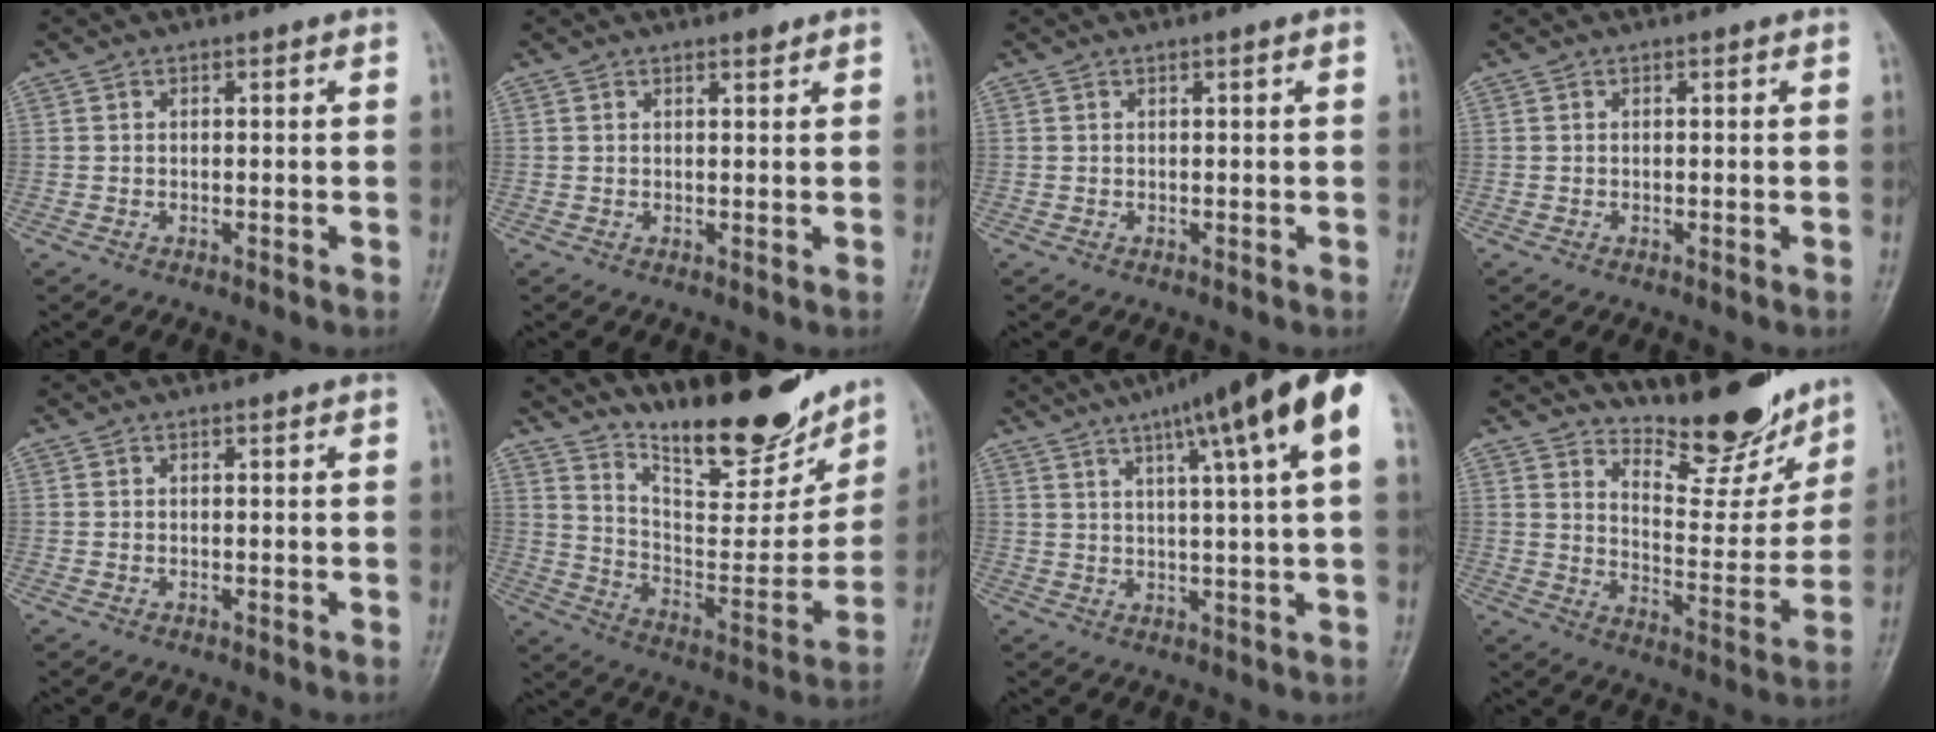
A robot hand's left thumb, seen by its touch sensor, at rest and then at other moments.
{"total": 1.0, "force": [0.9, 0.2, 0.5], "torque": [-0.007, -0.007, 0.014]}
{"total": 0.7, "force": [0.3, 0.0, 0.7], "torque": [-0.011, 0.002, 0.003]}
{"total": 0.0}
{"total": 0.0}
{"total": 21.2, "force": [17.0, 6.0, 11.2], "torque": [-0.127, -0.107, 0.278]}
{"total": 16.6, "force": [7.6, 1.7, 14.7], "torque": [-0.215, 0.009, 0.103]}
{"total": 14.4, "force": [12.7, 4.1, 5.4], "torque": [-0.045, -0.101, 0.195]}